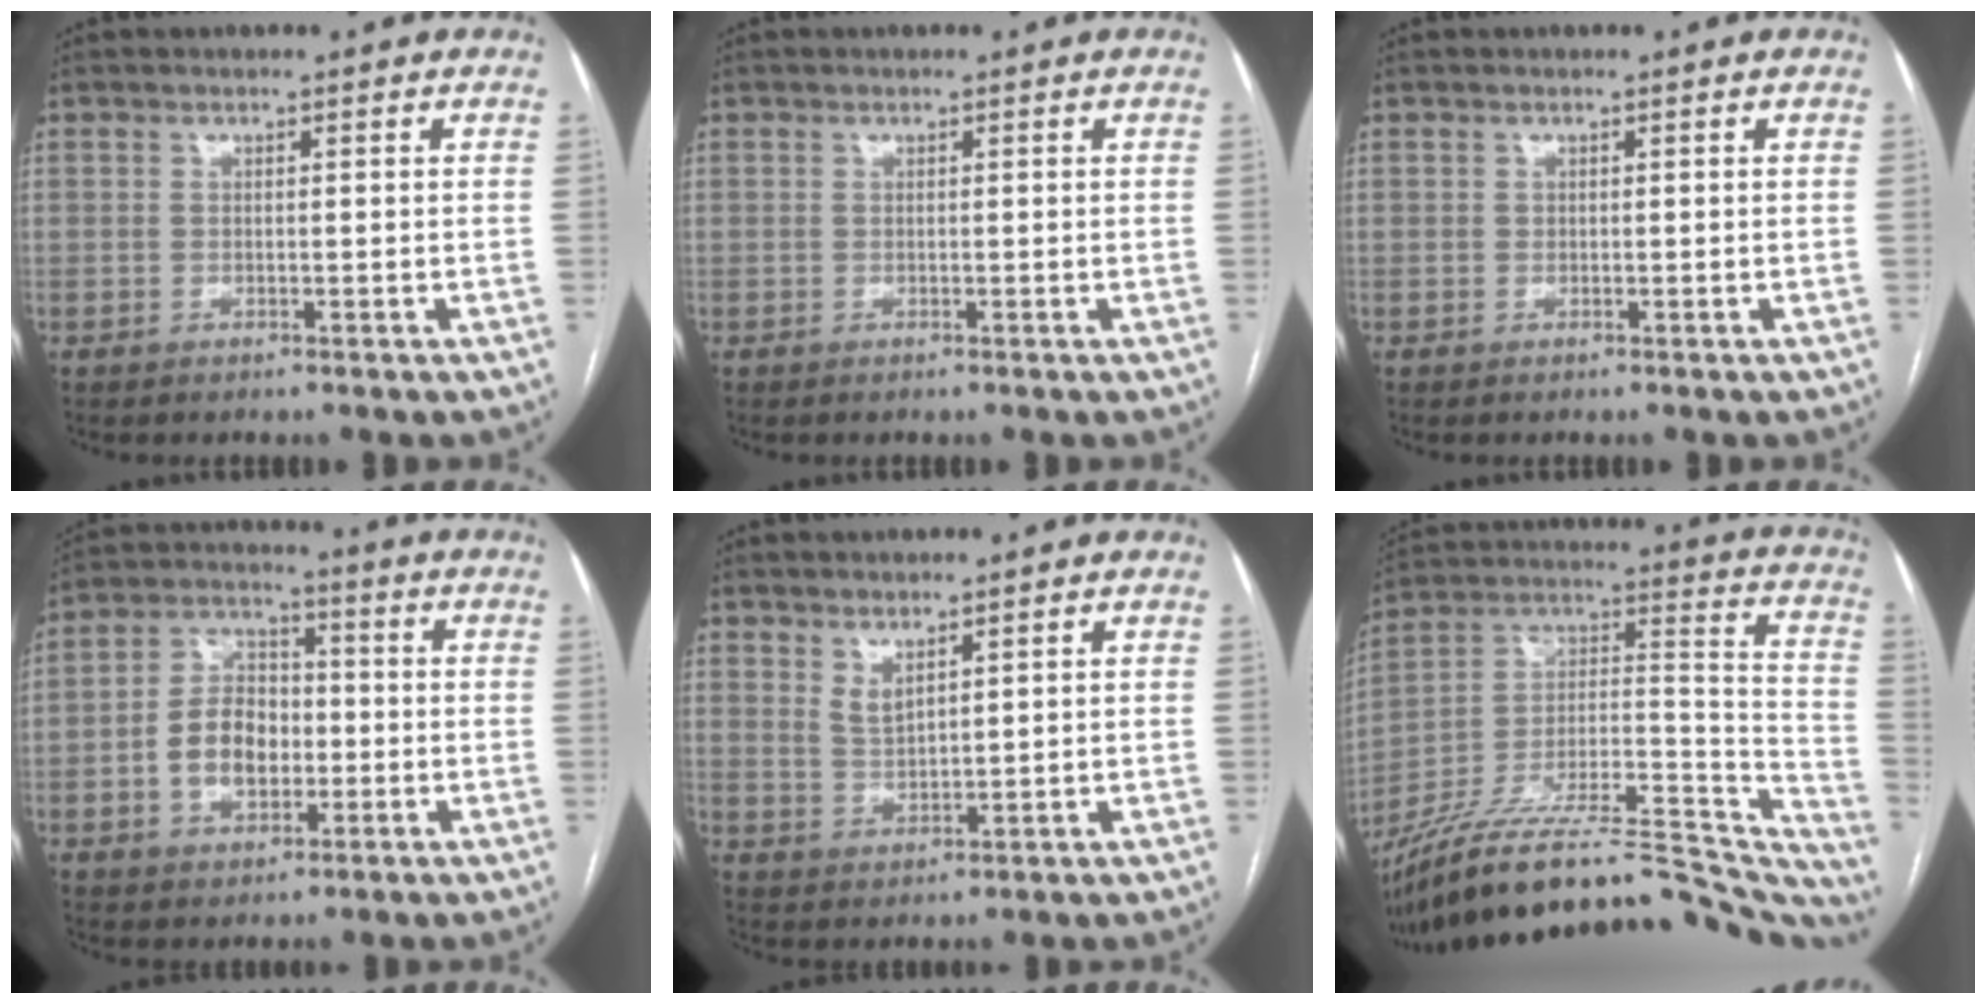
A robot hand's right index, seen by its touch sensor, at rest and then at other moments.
{"total": 0.0}
{"total": 0.0}
{"total": 9.2, "force": [-1.8, 6.0, 6.7], "torque": [-0.134, 0.021, -0.030]}
{"total": 2.6, "force": [2.0, 0.7, 1.5], "torque": [-0.032, -0.011, 0.048]}
{"total": 38.5, "force": [-33.8, 7.7, 16.8], "torque": [-0.209, 0.002, -0.488]}